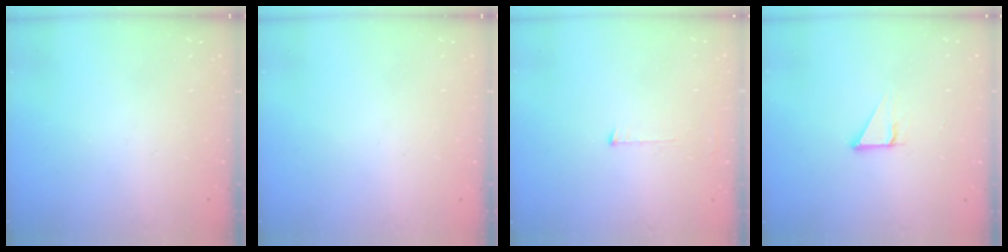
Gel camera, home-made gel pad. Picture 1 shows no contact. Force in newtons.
{"total": 0.0}
{"total": 4.0, "press": 4.0, "slide": 0.2}
{"total": 2.9, "press": 2.9, "slide": 0.2}